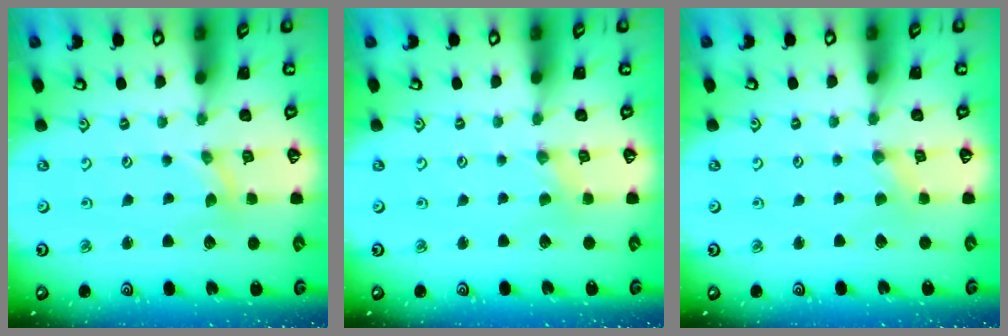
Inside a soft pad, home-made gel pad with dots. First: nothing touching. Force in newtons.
{"total": 0.0}
{"total": 0.5, "press": 0.5, "slide": 0.2}